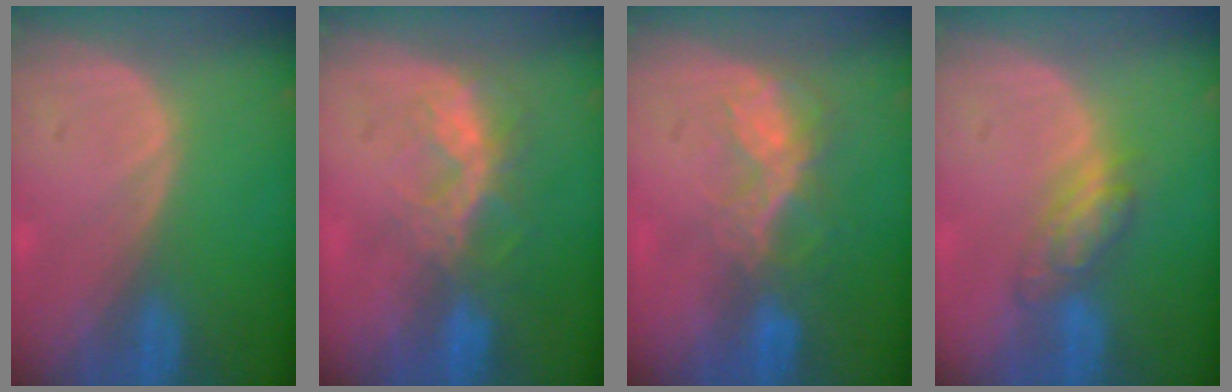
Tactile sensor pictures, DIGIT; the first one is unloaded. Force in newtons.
{"total": 6.6, "press": 5.9, "slide": 3.1}
{"total": 6.8, "press": 5.8, "slide": 3.4}
{"total": 5.2, "press": 4.7, "slide": 2.3}